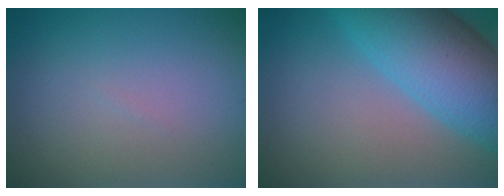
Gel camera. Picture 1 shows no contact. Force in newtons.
{"total": 10.5, "press": 10.5, "slide": 0.4}